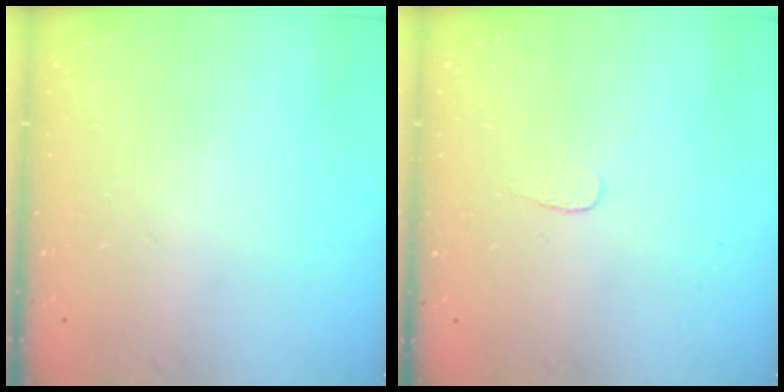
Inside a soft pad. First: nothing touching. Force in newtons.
{"total": 3.0, "press": 3.0, "slide": 0.2}